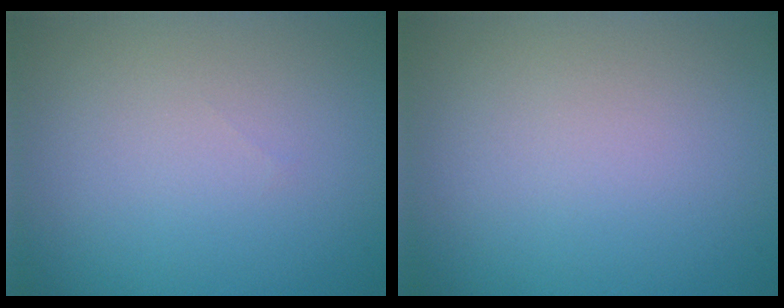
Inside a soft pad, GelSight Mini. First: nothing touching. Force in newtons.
{"total": 0.0}